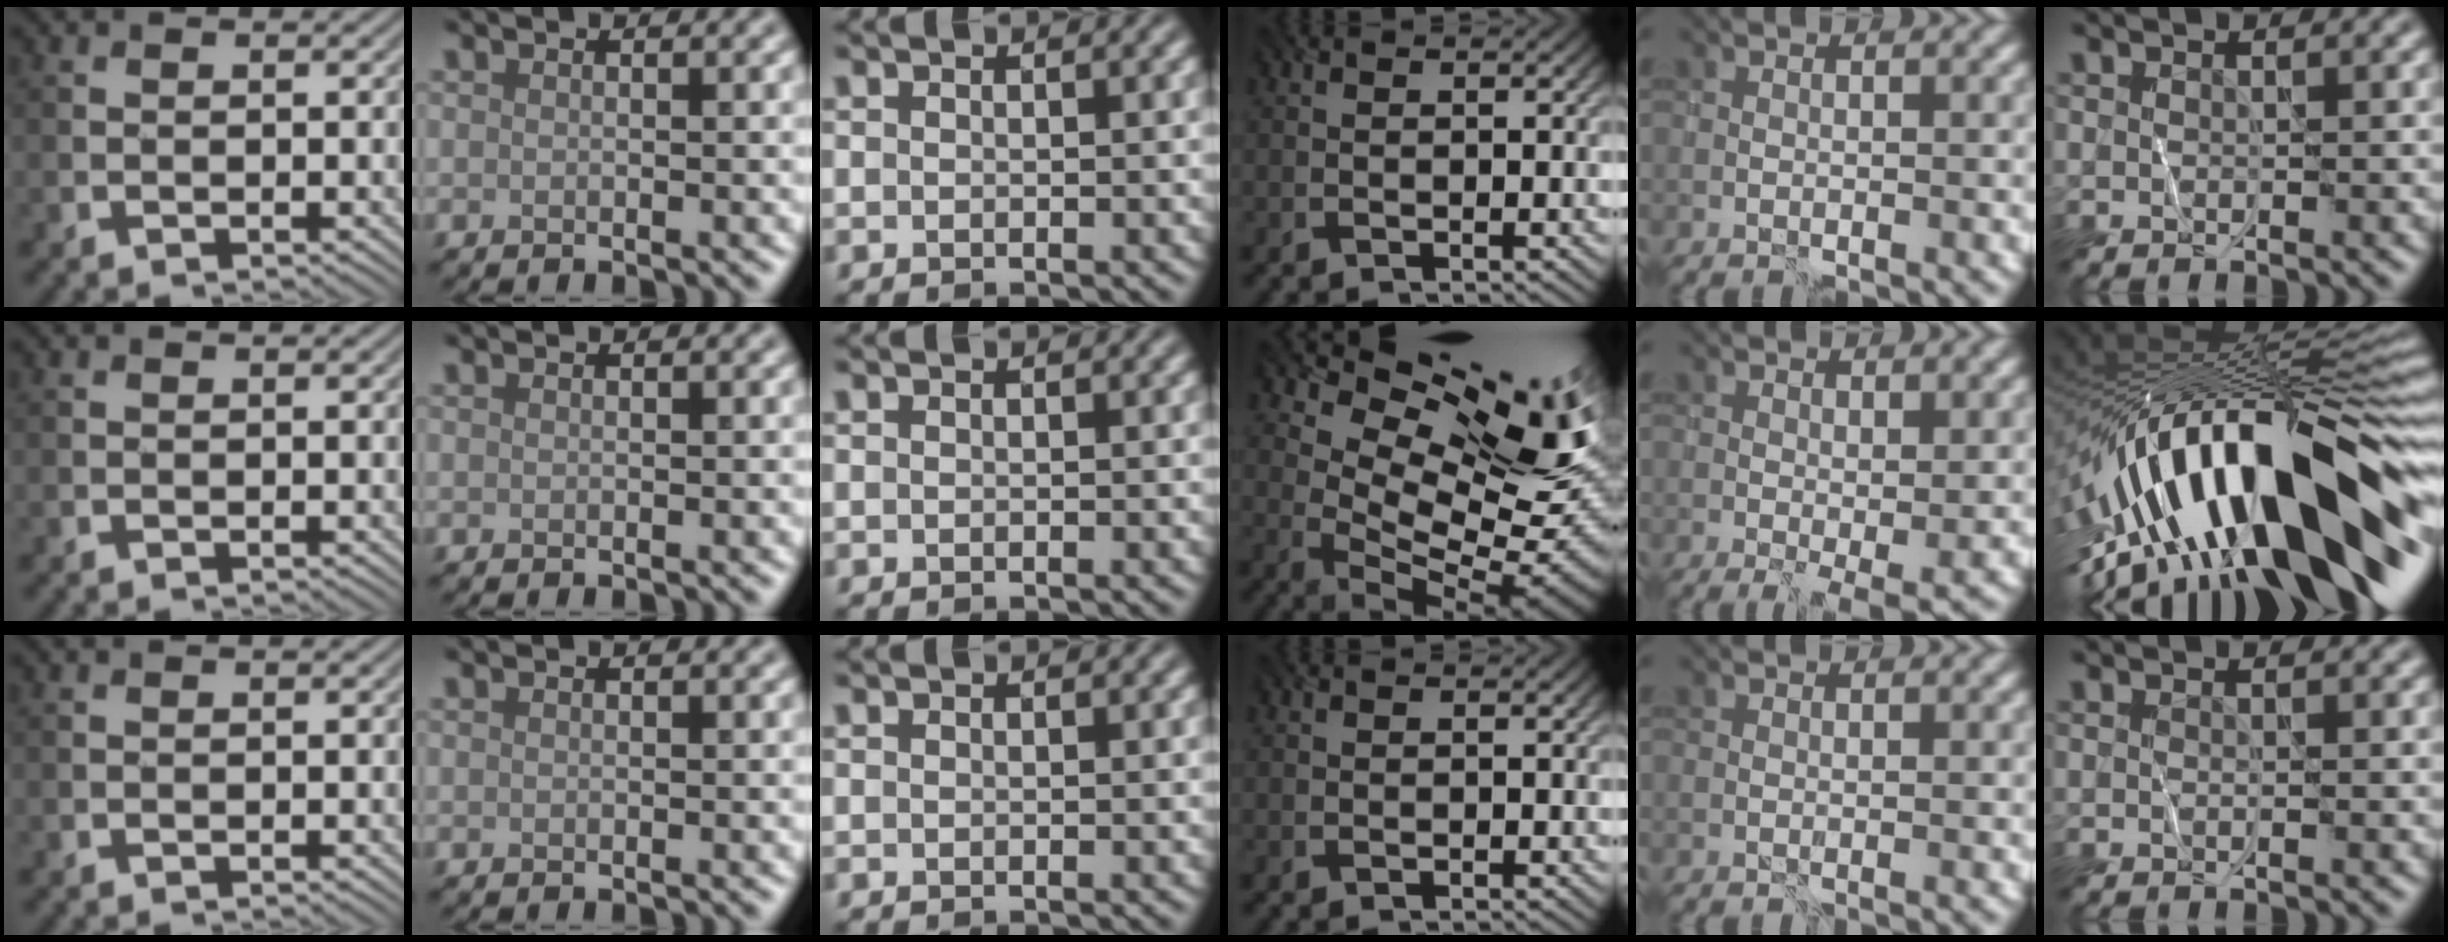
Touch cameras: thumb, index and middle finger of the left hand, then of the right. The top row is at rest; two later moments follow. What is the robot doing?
{"motion": "wrap", "object": "plastic wrap"}